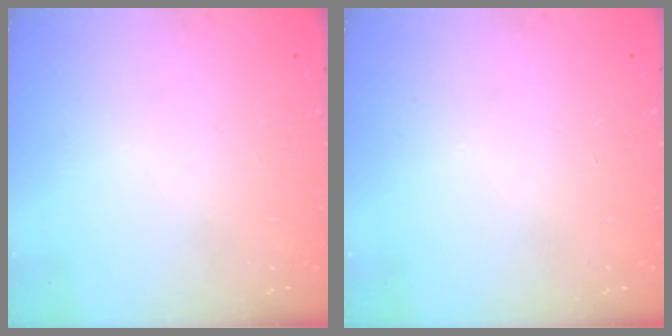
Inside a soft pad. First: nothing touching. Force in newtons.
{"total": 0.0}